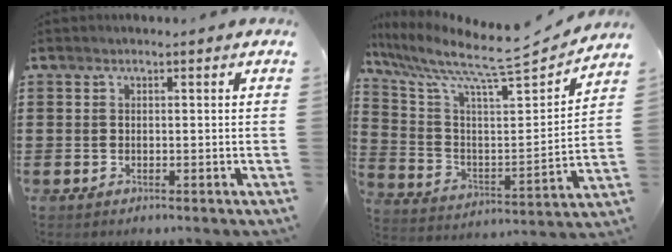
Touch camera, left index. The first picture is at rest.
{"total": 9.4, "force": [7.9, 1.3, 4.9], "torque": [-0.133, -0.063, 0.124]}